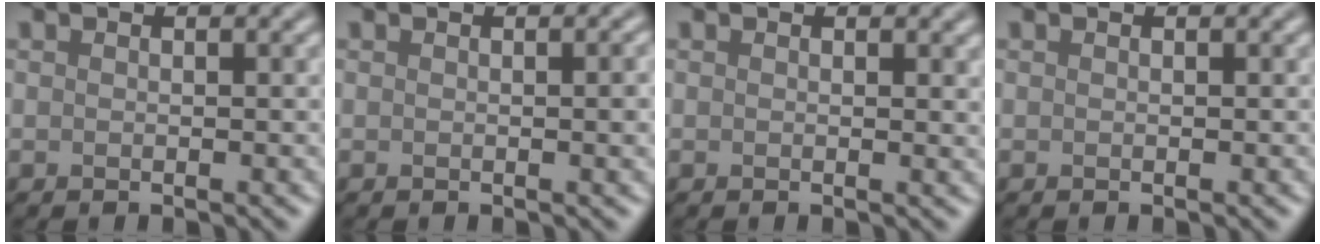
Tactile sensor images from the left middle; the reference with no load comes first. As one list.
[{"total": 1.8, "force": [0.0, 0.5, 1.8], "torque": [-0.019, 0.002, -0.002]}, {"total": 0.5, "force": [0.3, 0.1, 0.4], "torque": [-0.003, -0.001, 0.004]}, {"total": 0.0}]